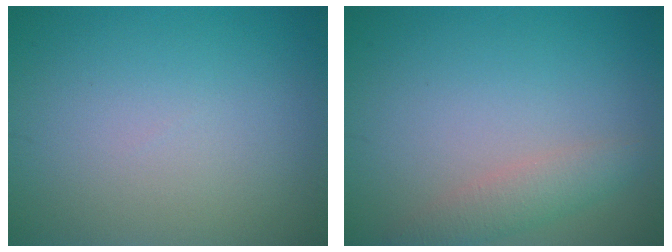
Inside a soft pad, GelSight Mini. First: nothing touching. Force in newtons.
{"total": 2.3, "press": 2.3, "slide": 0.1}